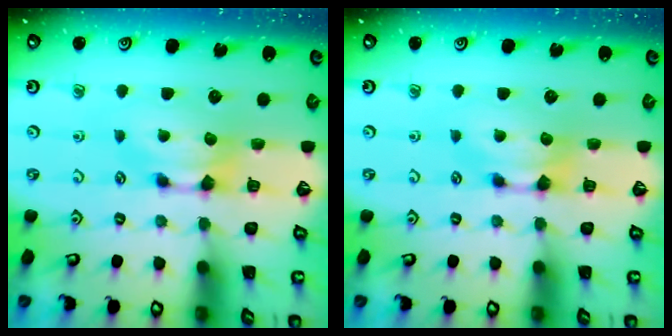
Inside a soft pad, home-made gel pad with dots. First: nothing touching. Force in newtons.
{"total": 0.0}